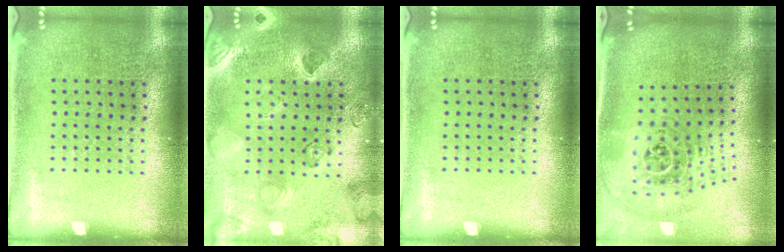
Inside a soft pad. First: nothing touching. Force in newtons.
{"total": 2.5, "press": 2.4, "slide": 0.9}
{"total": 0.0}
{"total": 1.9, "press": 1.5, "slide": 1.2}